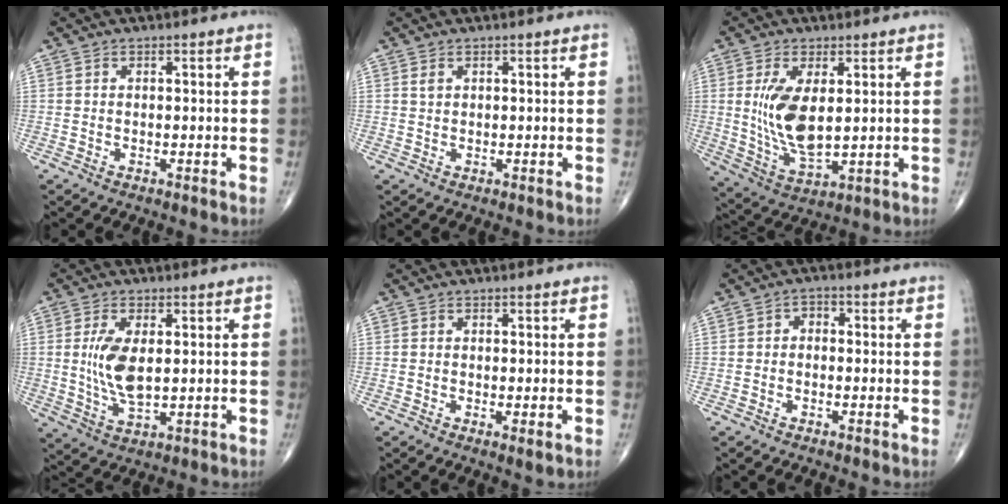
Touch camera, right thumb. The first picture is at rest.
{"total": 0.9, "force": [0.5, 0.6, 0.5], "torque": [-0.008, 0.001, 0.010]}
{"total": 11.1, "force": [1.8, 5.1, 9.7], "torque": [-0.187, -0.023, 0.047]}
{"total": 8.3, "force": [1.0, 3.9, 7.3], "torque": [-0.147, -0.014, 0.027]}
{"total": 1.6, "force": [-0.4, 0.3, 1.6], "torque": [-0.034, -0.009, -0.007]}
{"total": 2.0, "force": [-0.2, 1.5, 1.3], "torque": [-0.006, 0.011, -0.013]}